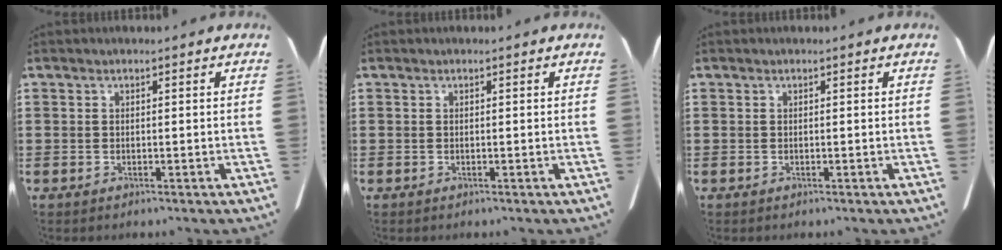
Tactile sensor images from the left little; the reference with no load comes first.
{"total": 0.0}
{"total": 0.0}